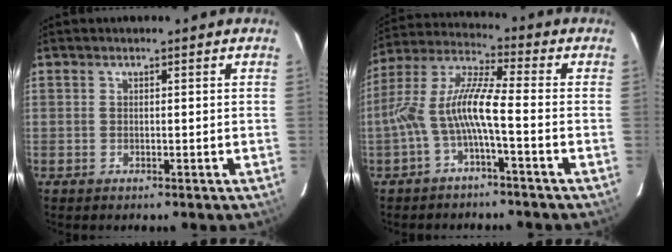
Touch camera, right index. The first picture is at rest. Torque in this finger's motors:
{"motor_torque": [0.99, -0.67, 0.85, 0.21]}